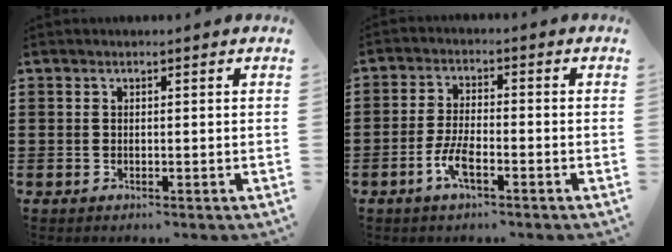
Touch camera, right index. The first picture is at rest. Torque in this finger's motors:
{"motor_torque": [2.14, 0.00, 0.16, 0.08]}